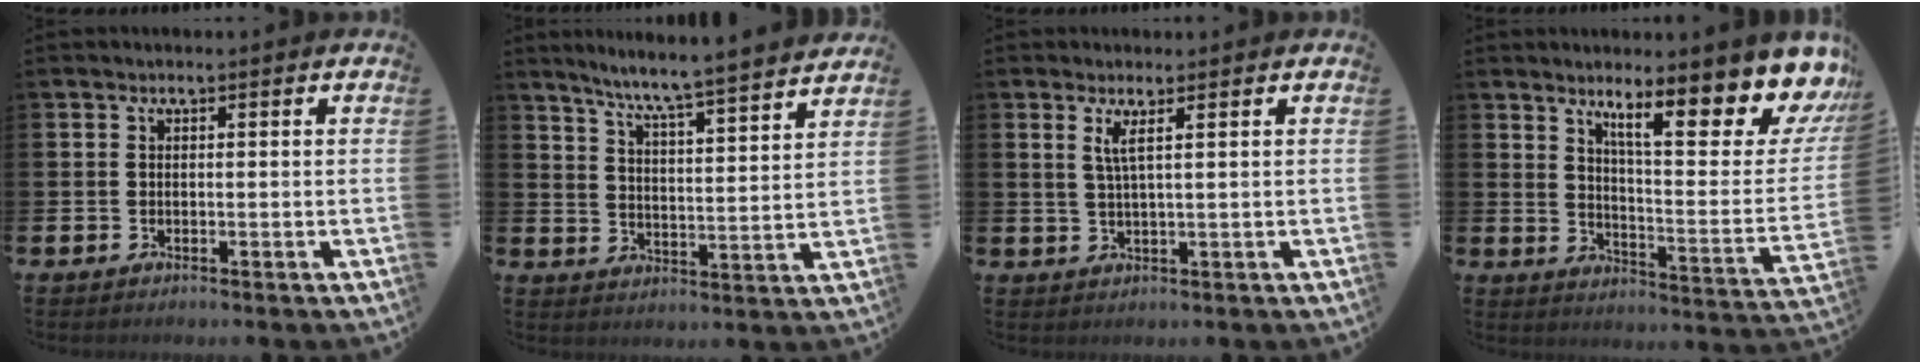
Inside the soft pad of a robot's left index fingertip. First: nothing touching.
{"total": 7.1, "force": [6.7, -0.6, 2.2], "torque": [-0.068, -0.052, 0.114]}
{"total": 2.2, "force": [1.5, -0.2, 1.6], "torque": [-0.033, -0.004, 0.025]}
{"total": 12.4, "force": [9.3, 3.3, 7.5], "torque": [-0.108, -0.082, 0.146]}